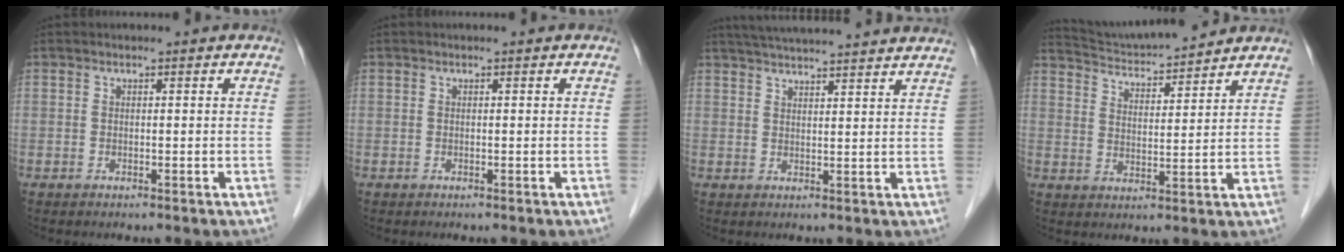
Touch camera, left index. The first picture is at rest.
{"total": 0.0}
{"total": 16.8, "force": [15.5, 0.5, 6.5], "torque": [-0.111, 0.026, 0.207]}
{"total": 11.9, "force": [11.3, 0.5, 3.5], "torque": [-0.069, 0.019, 0.185]}